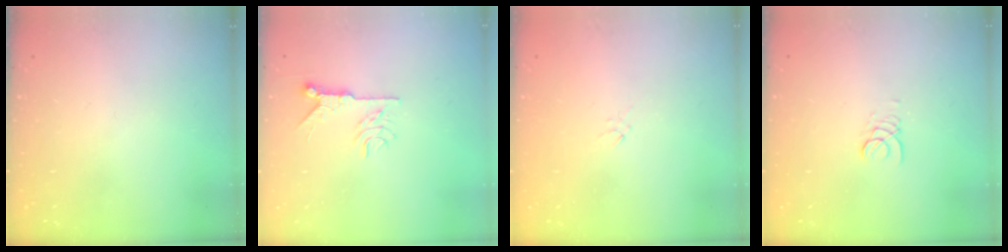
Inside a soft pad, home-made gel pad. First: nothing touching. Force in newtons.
{"total": 7.3, "press": 7.3, "slide": 0.7}
{"total": 0.0}
{"total": 1.4, "press": 1.4, "slide": 0.2}